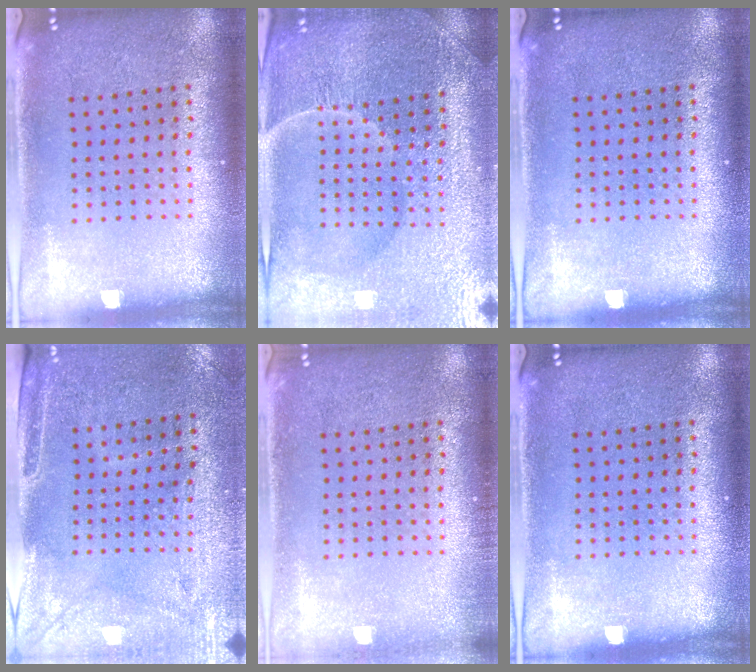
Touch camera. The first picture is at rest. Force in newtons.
{"total": 5.0, "press": 4.8, "slide": 1.7}
{"total": 0.0}
{"total": 2.9, "press": 2.5, "slide": 1.5}
{"total": 0.8, "press": 0.8, "slide": 0.0}
{"total": 0.0}